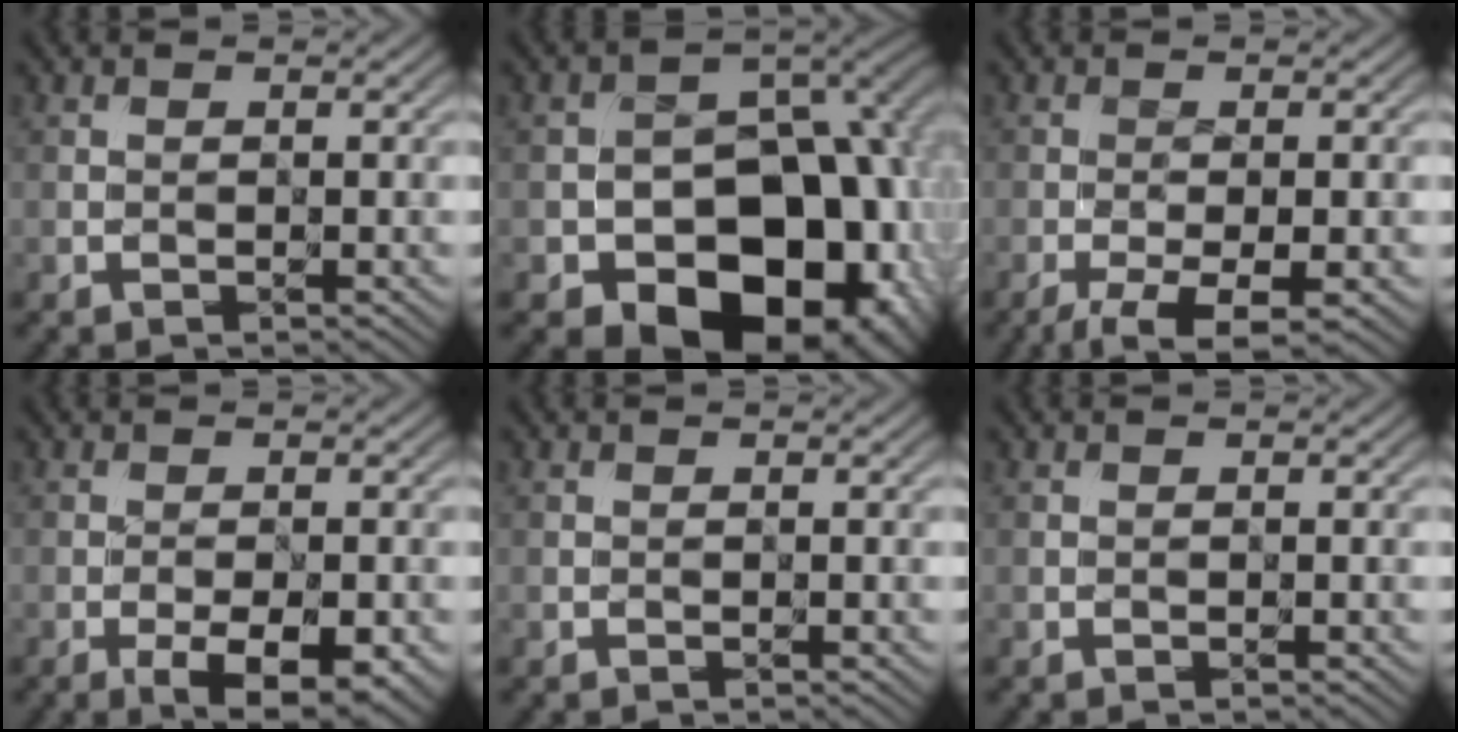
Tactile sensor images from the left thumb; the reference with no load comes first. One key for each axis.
{"total": 19.7, "fx": -8.0, "fy": 14.1, "fz": 11.1, "tx": -0.112, "ty": -0.026, "tz": -0.121}
{"total": 6.1, "fx": -3.6, "fy": 1.6, "fz": 4.6, "tx": -0.081, "ty": -0.014, "tz": -0.052}
{"total": 6.2, "fx": -2.9, "fy": 2.2, "fz": 5.1, "tx": -0.079, "ty": -0.010, "tz": -0.033}
{"total": 0.0}
{"total": 0.0}